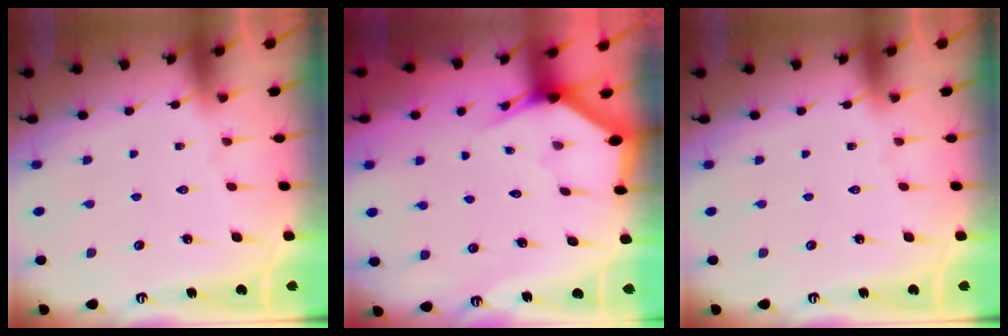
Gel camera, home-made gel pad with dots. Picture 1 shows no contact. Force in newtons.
{"total": 2.6, "press": 2.6, "slide": 0.2}
{"total": 0.0}